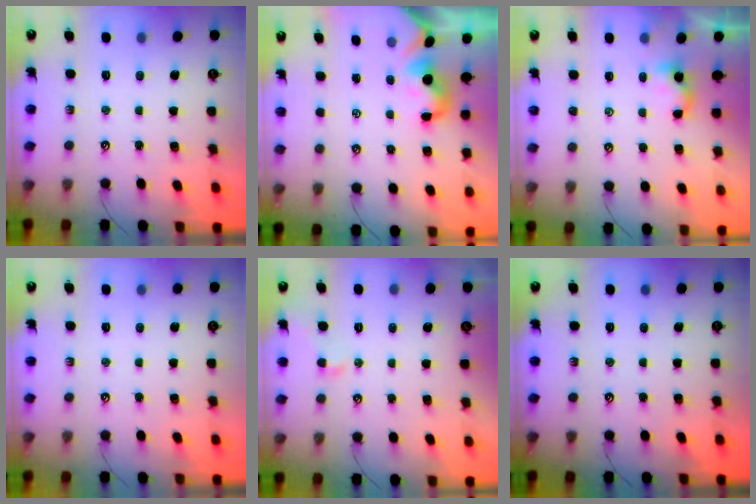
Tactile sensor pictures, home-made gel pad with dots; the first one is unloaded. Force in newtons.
{"total": 1.1, "press": 1.0, "slide": 0.3}
{"total": 1.1, "press": 1.0, "slide": 0.3}
{"total": 0.0}
{"total": 0.6, "press": 0.1, "slide": 0.5}
{"total": 0.0}